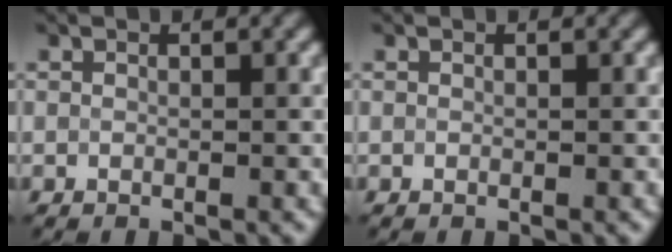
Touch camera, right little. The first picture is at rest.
{"total": 0.0}